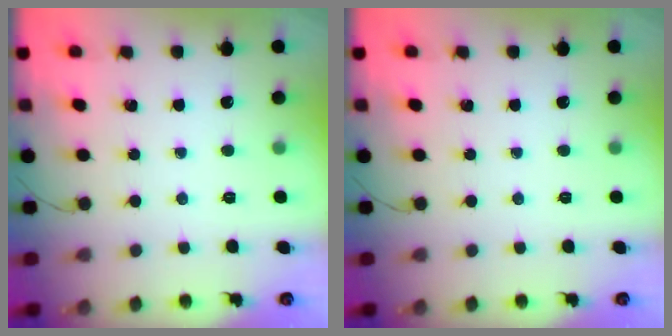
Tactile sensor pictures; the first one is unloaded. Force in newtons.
{"total": 0.0}